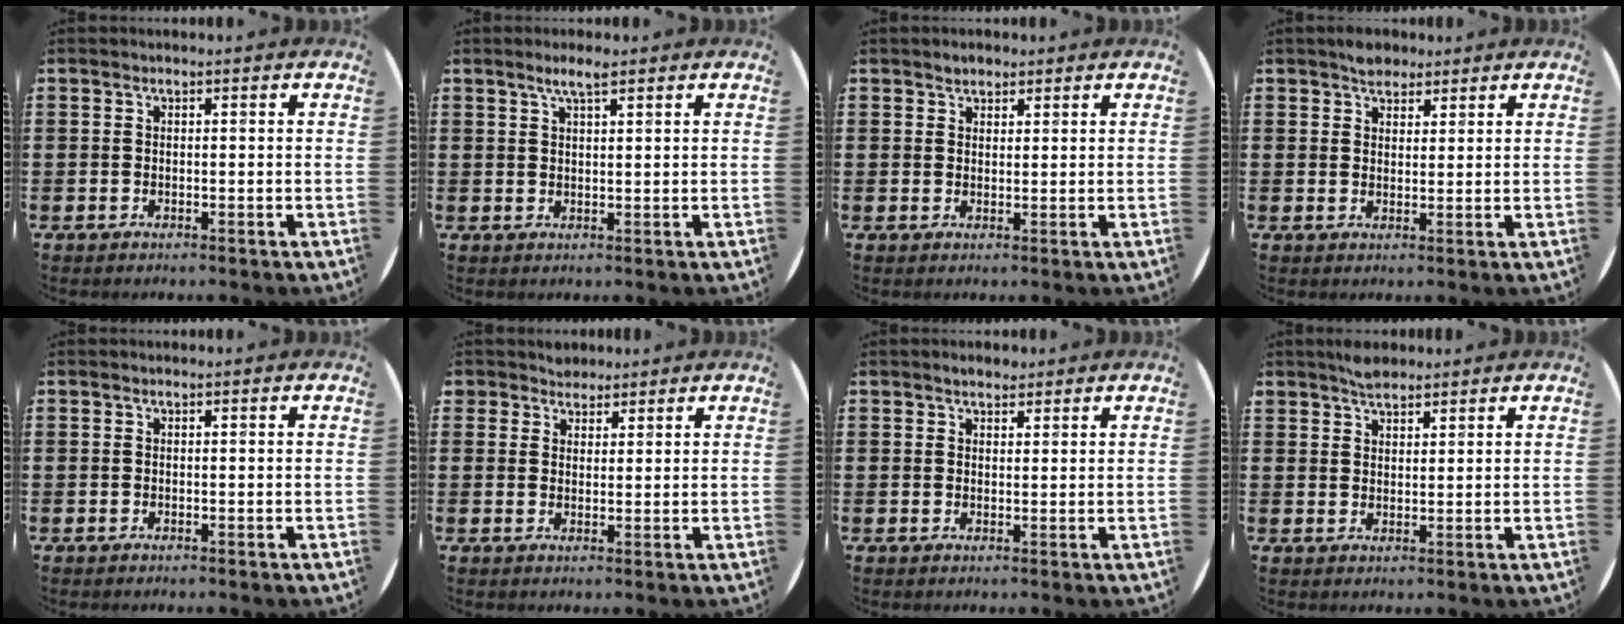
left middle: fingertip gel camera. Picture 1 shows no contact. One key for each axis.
{"total": 3.1, "fx": 2.2, "fy": 0.5, "fz": 2.1, "tx": -0.043, "ty": 0.006, "tz": 0.037}
{"total": 1.7, "fx": 1.6, "fy": 0.8, "fz": 0.1, "tx": 0.004, "ty": 0.002, "tz": 0.029}
{"total": 2.6, "fx": 2.3, "fy": 1.2, "fz": 0.3, "tx": -0.001, "ty": 0.001, "tz": 0.043}
{"total": 0.0}
{"total": 2.7, "fx": 2.6, "fy": 0.9, "fz": -0.3, "tx": -0.001, "ty": 0.002, "tz": 0.050}
{"total": 1.7, "fx": 1.6, "fy": 0.6, "fz": 0.3, "tx": 0.000, "ty": 0.001, "tz": 0.029}
{"total": 2.6, "fx": 2.4, "fy": 0.9, "fz": 0.4, "tx": -0.013, "ty": 0.003, "tz": 0.047}